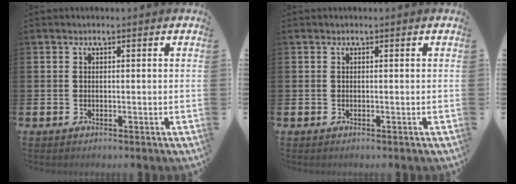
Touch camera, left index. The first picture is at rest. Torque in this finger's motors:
{"motor_torque": [0.00, 0.00, -0.02, 0.01]}